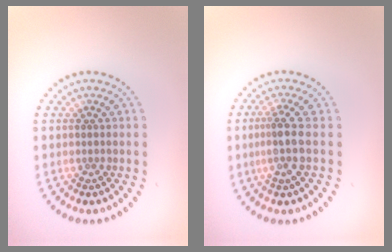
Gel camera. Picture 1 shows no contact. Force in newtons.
{"total": 2.5, "press": 1.9, "slide": 1.7}